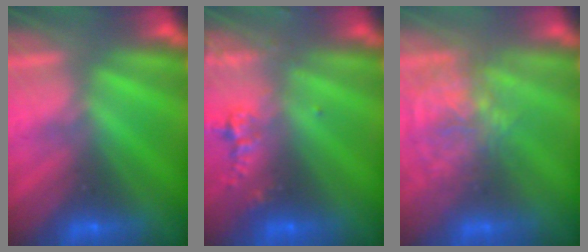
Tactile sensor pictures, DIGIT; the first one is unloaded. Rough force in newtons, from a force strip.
{"total": 2.4}
{"total": 4.1}